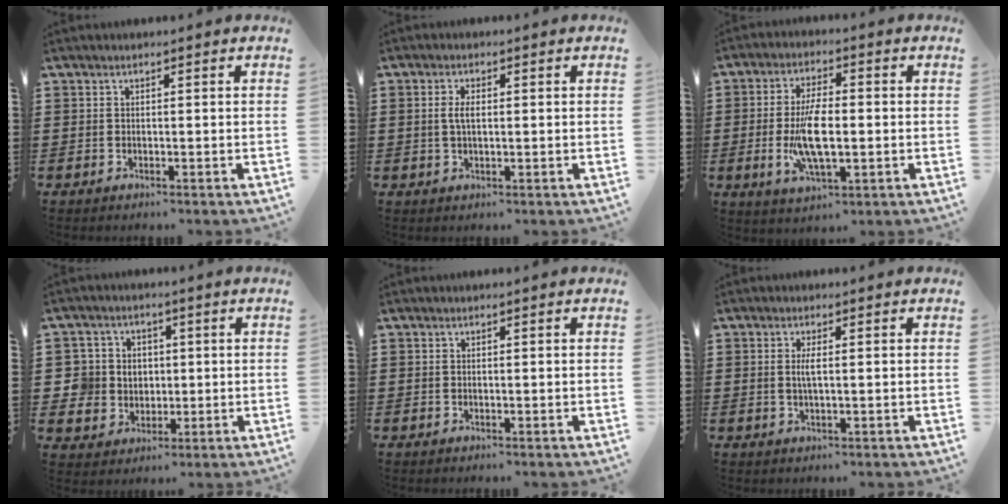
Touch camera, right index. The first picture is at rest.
{"total": 2.6, "force": [0.2, 1.1, 2.4], "torque": [-0.048, 0.004, 0.003]}
{"total": 9.4, "force": [-1.2, 3.5, 8.7], "torque": [-0.188, -0.011, -0.026]}
{"total": 5.5, "force": [0.8, 5.3, 1.0], "torque": [-0.046, 0.019, 0.014]}
{"total": 0.0}
{"total": 2.2, "force": [0.1, 0.3, 2.2], "torque": [-0.043, -0.003, 0.000]}